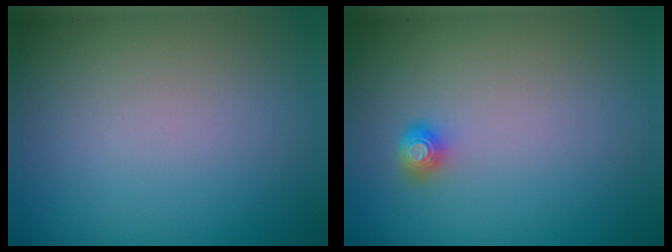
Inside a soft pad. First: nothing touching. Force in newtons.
{"total": 1.6, "press": 1.2, "slide": 1.0}